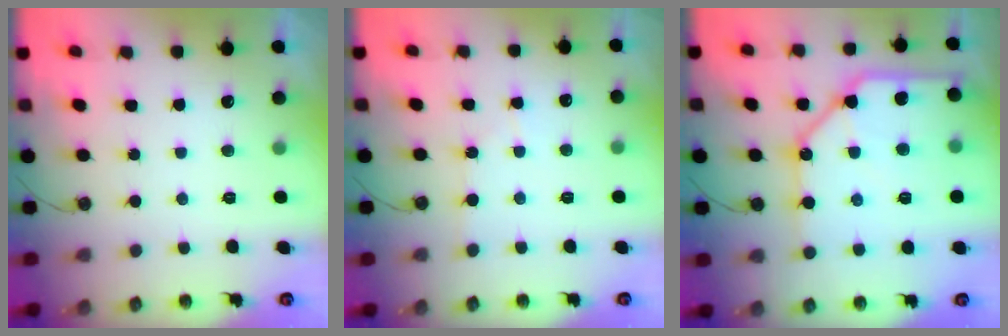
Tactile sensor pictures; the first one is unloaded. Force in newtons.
{"total": 3.0, "press": 2.9, "slide": 0.5}
{"total": 19.6, "press": 19.6, "slide": 1.4}